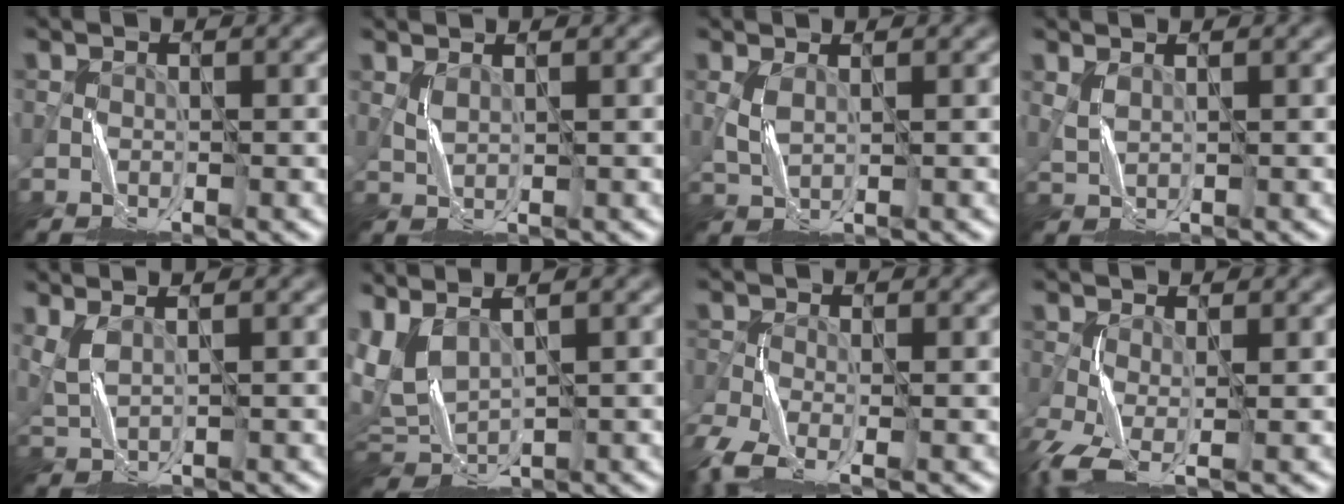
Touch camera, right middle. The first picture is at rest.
{"total": 0.9, "force": [0.8, 0.0, 0.5], "torque": [-0.021, -0.002, 0.019]}
{"total": 1.3, "force": [0.6, 0.3, 1.1], "torque": [-0.037, 0.001, 0.018]}
{"total": 1.0, "force": [0.9, 0.1, 0.5], "torque": [-0.021, -0.001, 0.022]}
{"total": 2.3, "force": [1.5, 0.5, 1.7], "torque": [-0.044, 0.004, 0.036]}
{"total": 3.8, "force": [1.9, 1.8, 2.7], "torque": [-0.081, 0.004, 0.046]}
{"total": 5.1, "force": [-3.1, 2.1, 3.4], "torque": [-0.088, -0.017, -0.072]}
{"total": 5.3, "force": [-2.2, 2.2, 4.3], "torque": [-0.117, -0.012, -0.047]}